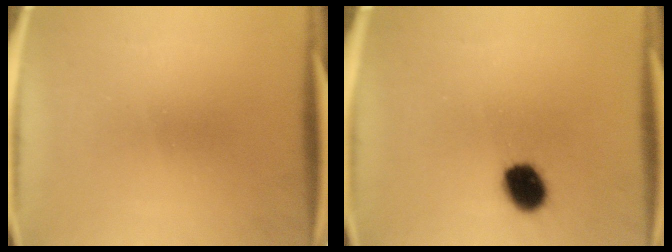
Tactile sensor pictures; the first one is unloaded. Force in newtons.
{"total": 8.0}